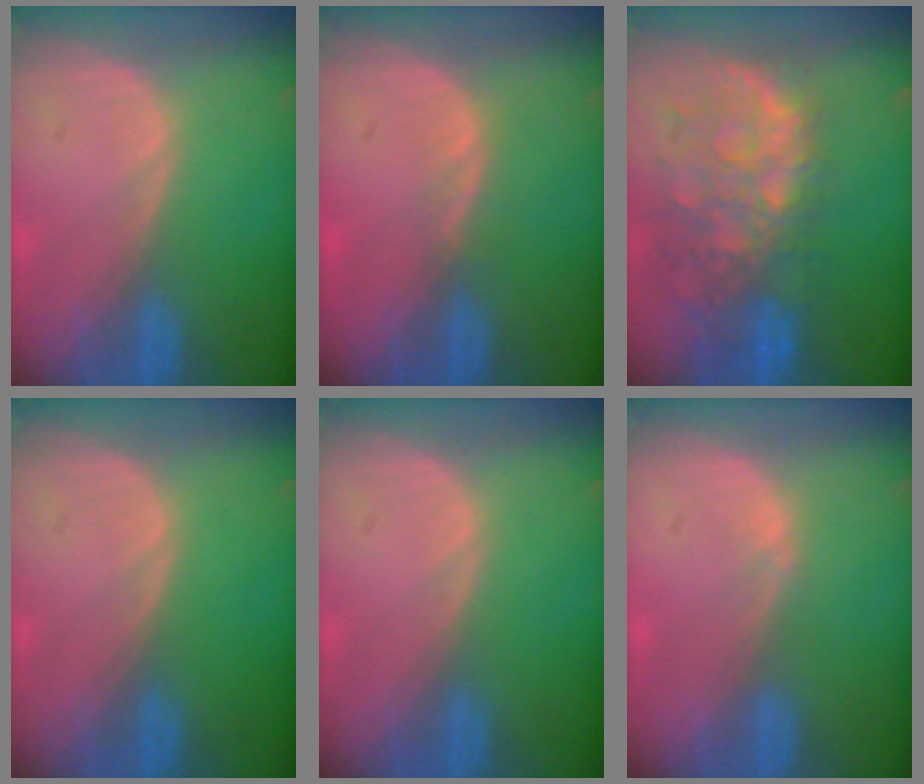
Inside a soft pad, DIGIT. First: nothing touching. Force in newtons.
{"total": 1.1, "press": 1.0, "slide": 0.5}
{"total": 11.2, "press": 9.7, "slide": 5.5}
{"total": 0.0}
{"total": 0.0}
{"total": 0.7, "press": 0.7, "slide": 0.3}